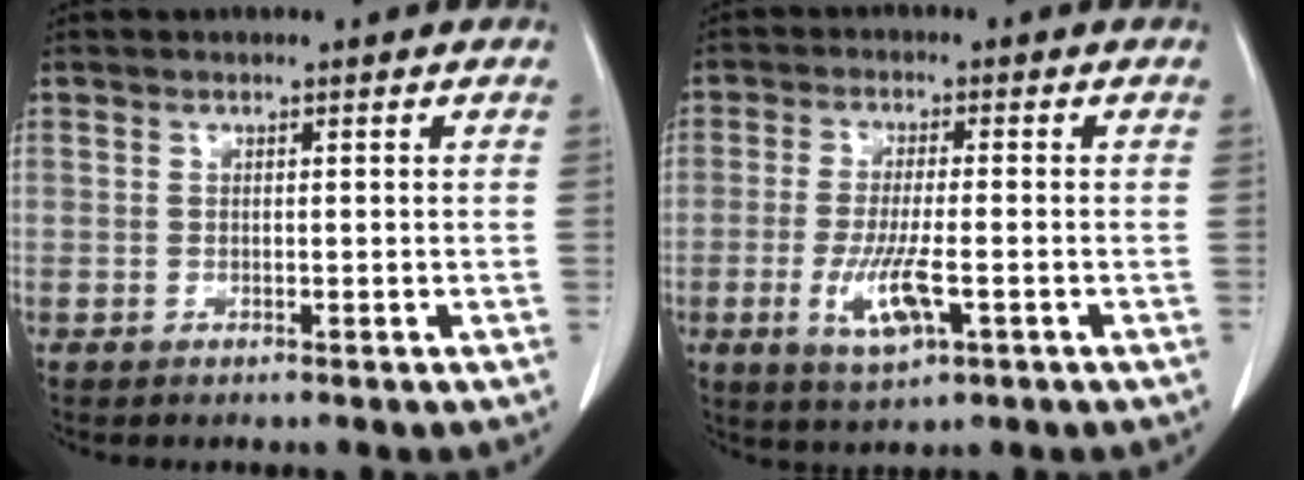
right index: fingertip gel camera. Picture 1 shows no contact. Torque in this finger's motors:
{"motor_torque": [0.45, 0.01, 0.28, 0.09]}